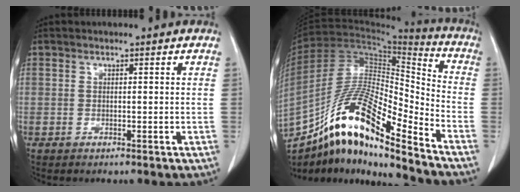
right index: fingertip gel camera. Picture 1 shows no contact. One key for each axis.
{"total": 21.0, "fx": -14.7, "fy": 3.0, "fz": 14.6, "tx": -0.293, "ty": -0.002, "tz": -0.269}